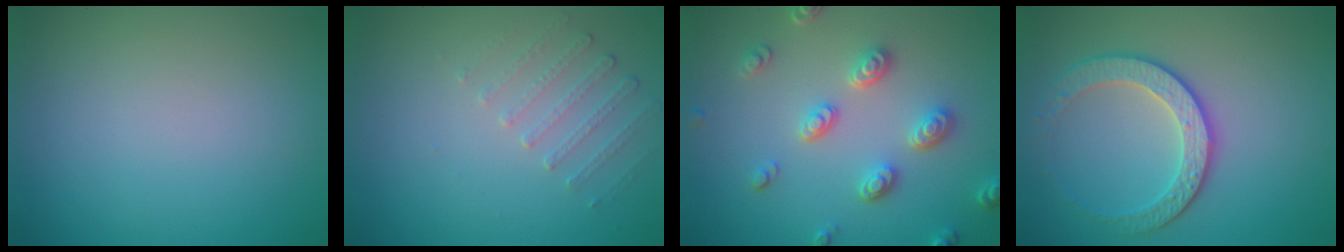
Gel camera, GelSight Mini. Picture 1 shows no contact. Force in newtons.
{"total": 1.5, "press": 1.0, "slide": 1.1}
{"total": 3.5, "press": 3.2, "slide": 1.4}
{"total": 3.7, "press": 3.3, "slide": 1.5}